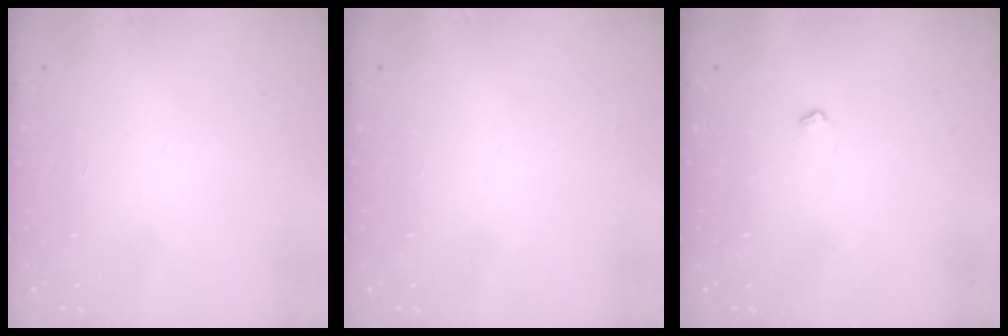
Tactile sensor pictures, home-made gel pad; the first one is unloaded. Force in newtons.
{"total": 0.0}
{"total": 2.9, "press": 2.9, "slide": 0.5}